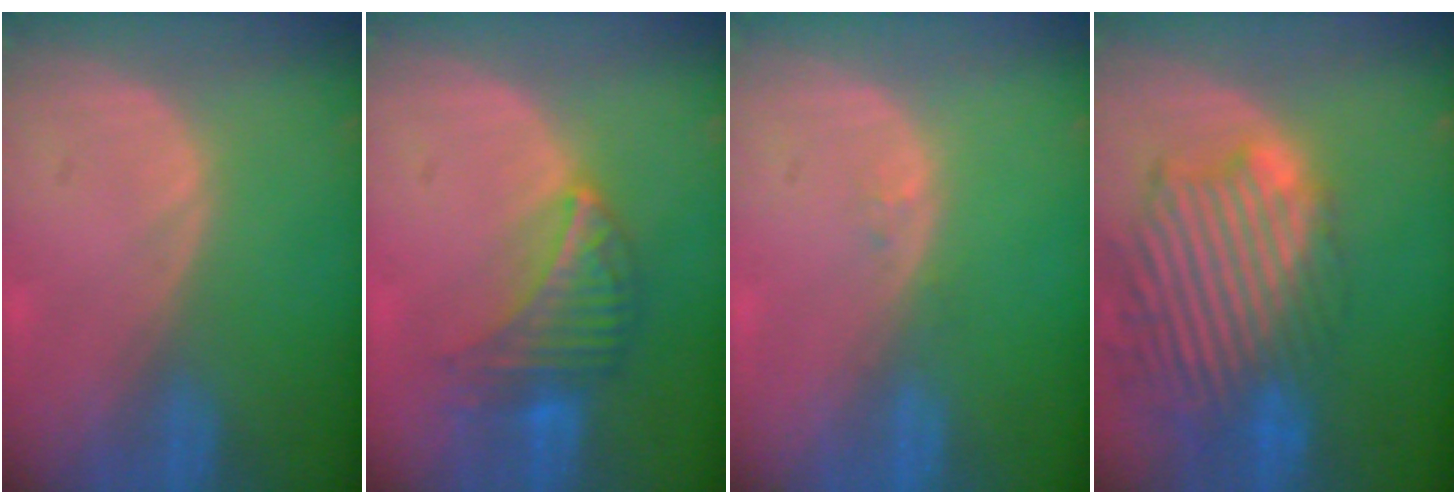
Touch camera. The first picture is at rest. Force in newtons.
{"total": 6.7, "press": 6.6, "slide": 1.2}
{"total": 0.6, "press": 0.6, "slide": 0.1}
{"total": 13.9, "press": 11.7, "slide": 7.4}